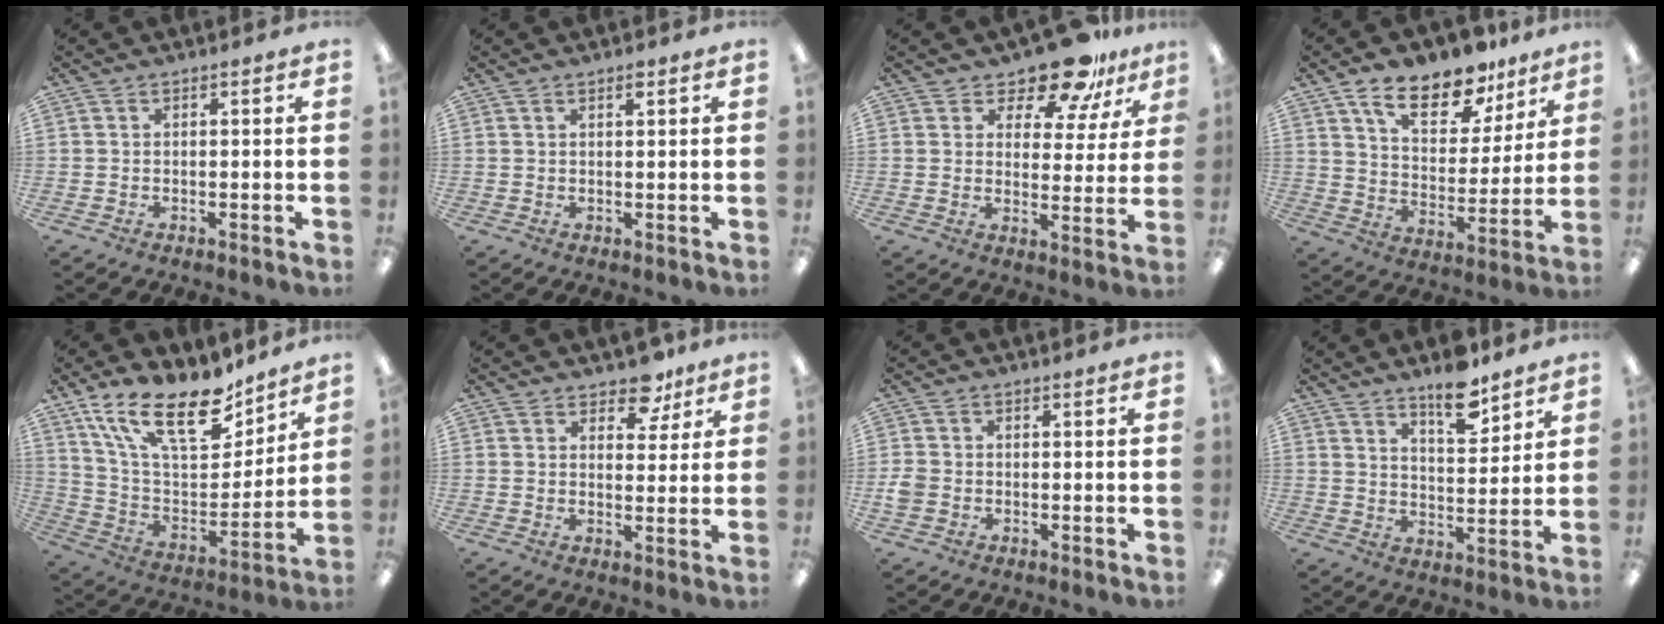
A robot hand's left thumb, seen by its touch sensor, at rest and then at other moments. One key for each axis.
{"total": 1.4, "fx": 1.1, "fy": 0.4, "fz": 0.8, "tx": -0.009, "ty": -0.004, "tz": 0.019}
{"total": 12.4, "fx": 10.6, "fy": 4.4, "fz": 4.8, "tx": -0.072, "ty": -0.079, "tz": 0.190}
{"total": 15.0, "fx": 10.9, "fy": 7.0, "fz": 7.5, "tx": -0.120, "ty": -0.060, "tz": 0.192}
{"total": 21.5, "fx": 15.1, "fy": 8.5, "fz": 12.7, "tx": -0.231, "ty": -0.090, "tz": 0.269}
{"total": 7.4, "fx": 5.6, "fy": 3.9, "fz": 2.8, "tx": -0.024, "ty": -0.030, "tz": 0.097}
{"total": 3.1, "fx": -0.8, "fy": 2.7, "fz": 1.3, "tx": -0.019, "ty": 0.008, "tz": -0.014}
{"total": 10.3, "fx": 7.8, "fy": 3.7, "fz": 5.6, "tx": -0.072, "ty": -0.048, "tz": 0.133}